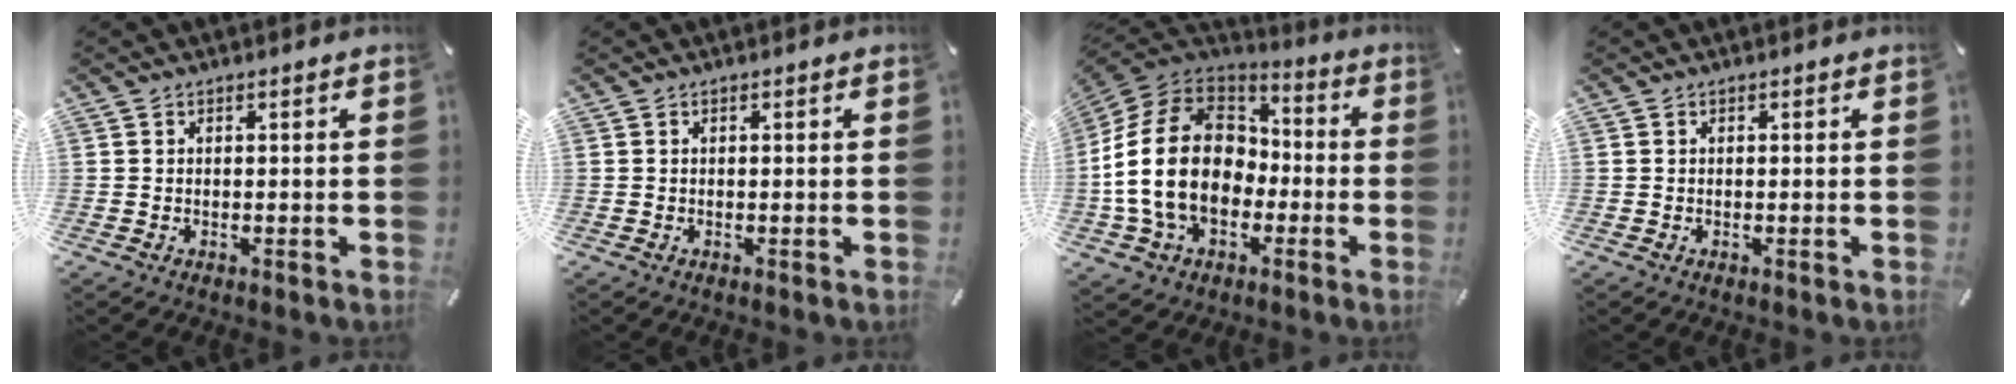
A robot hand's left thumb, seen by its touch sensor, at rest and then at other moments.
{"total": 0.0}
{"total": 21.0, "force": [-2.6, 16.0, 13.4], "torque": [-0.292, 0.028, -0.043]}
{"total": 0.0}